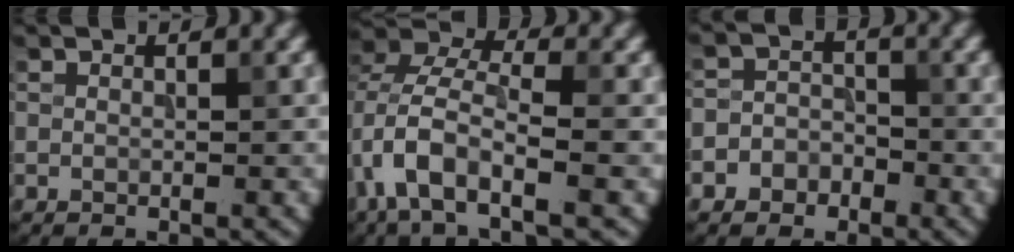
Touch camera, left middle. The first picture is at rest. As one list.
[{"total": 6.9, "force": [-2.3, 3.4, 5.6], "torque": [-0.107, 0.007, -0.049]}, {"total": 3.1, "force": [-1.7, 2.5, 0.6], "torque": [0.018, 0.008, -0.045]}]